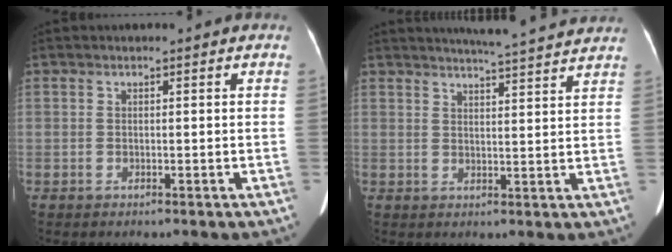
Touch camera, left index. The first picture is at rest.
{"total": 12.5, "force": [11.6, 0.0, 4.4], "torque": [-0.068, 0.007, 0.140]}